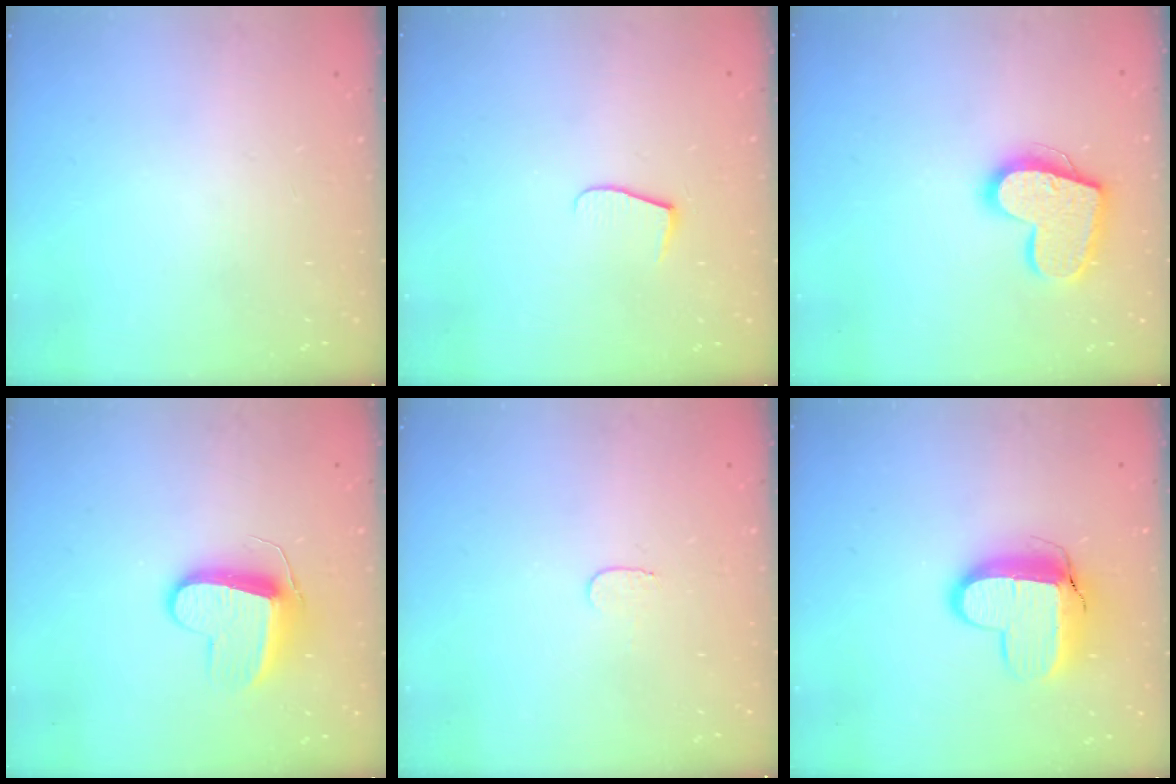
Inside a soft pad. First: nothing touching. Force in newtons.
{"total": 6.2, "press": 6.2, "slide": 0.4}
{"total": 16.4, "press": 16.4, "slide": 1.2}
{"total": 9.4, "press": 9.4, "slide": 0.2}
{"total": 3.2, "press": 3.2, "slide": 0.3}
{"total": 12.6, "press": 12.6, "slide": 1.0}